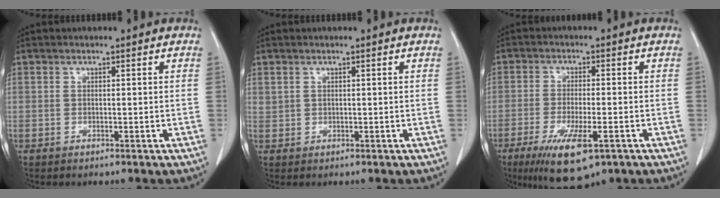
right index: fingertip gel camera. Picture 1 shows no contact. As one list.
[{"total": 0.8, "force": [0.5, 0.6, 0.1], "torque": [0.004, 0.008, 0.011]}, {"total": 9.9, "force": [-5.2, 2.5, 8.1], "torque": [-0.142, -0.023, -0.078]}]